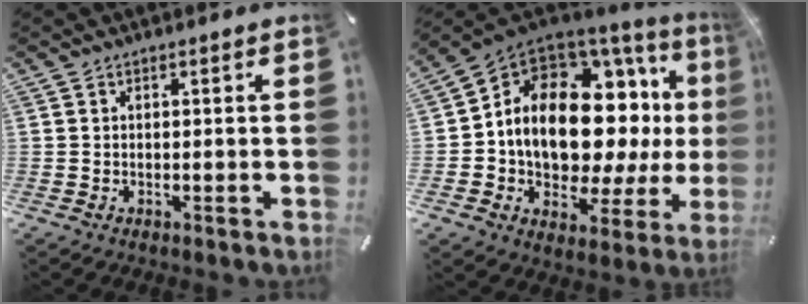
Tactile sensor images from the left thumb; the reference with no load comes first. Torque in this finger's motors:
{"motor_torque": [1.86, 3.16, 0.92, 0.07, 0.21]}